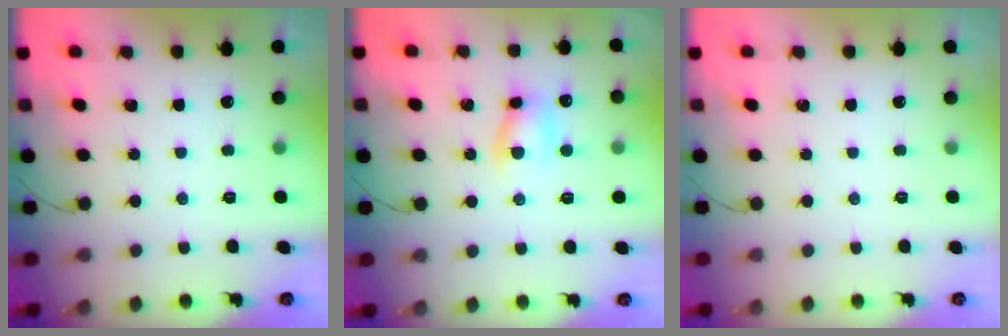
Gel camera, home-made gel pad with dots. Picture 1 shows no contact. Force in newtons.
{"total": 6.9, "press": 6.8, "slide": 1.0}
{"total": 0.0}